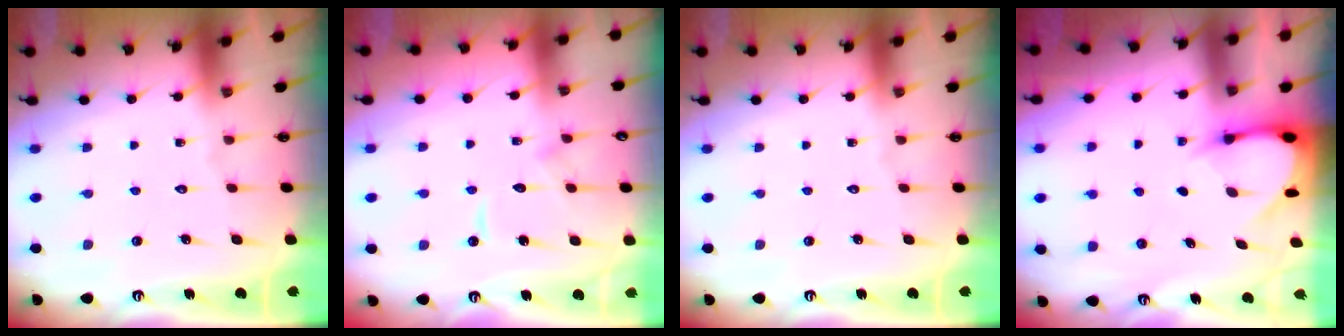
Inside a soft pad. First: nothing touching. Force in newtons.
{"total": 7.8, "press": 7.8, "slide": 0.8}
{"total": 0.0}
{"total": 3.6, "press": 3.6, "slide": 0.2}